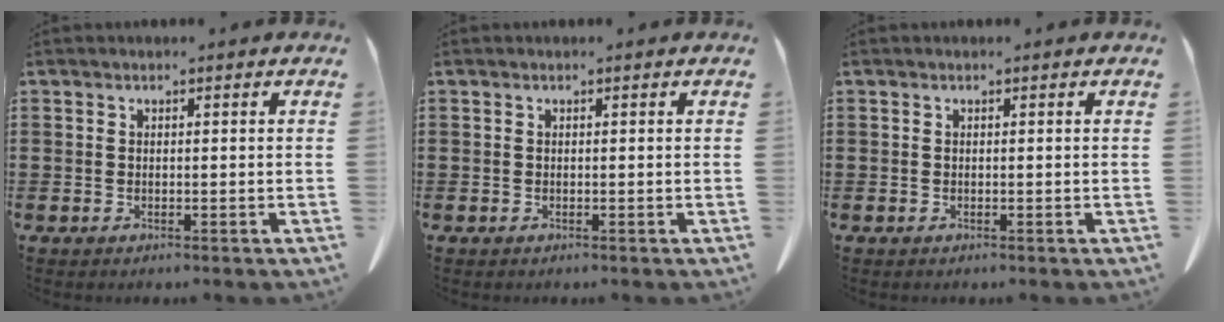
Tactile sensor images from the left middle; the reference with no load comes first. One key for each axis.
{"total": 0.0}
{"total": 0.0}